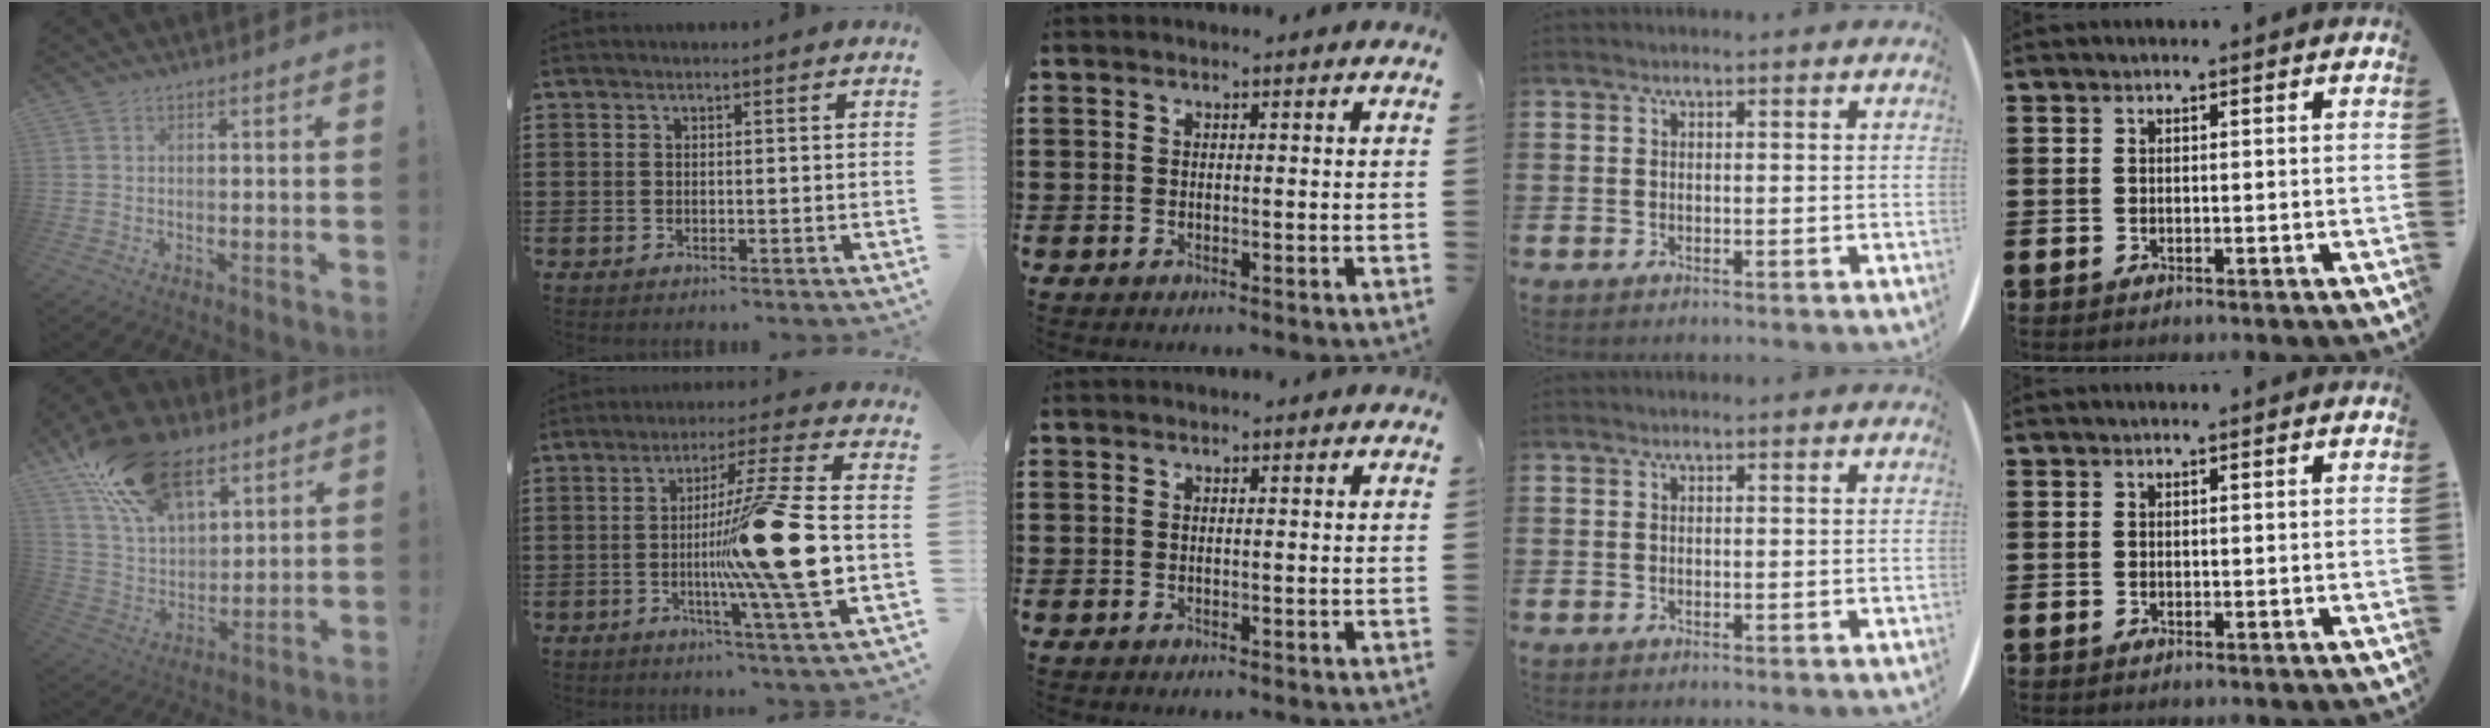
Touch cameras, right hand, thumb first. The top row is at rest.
{"thumb": {"total": 23.2, "force": [13.8, 13.6, 12.9], "torque": [-0.226, -0.071, 0.253]}, "index": {"total": 16.0, "force": [-1.7, 0.0, 16.0], "torque": [-0.238, -0.024, -0.040]}}